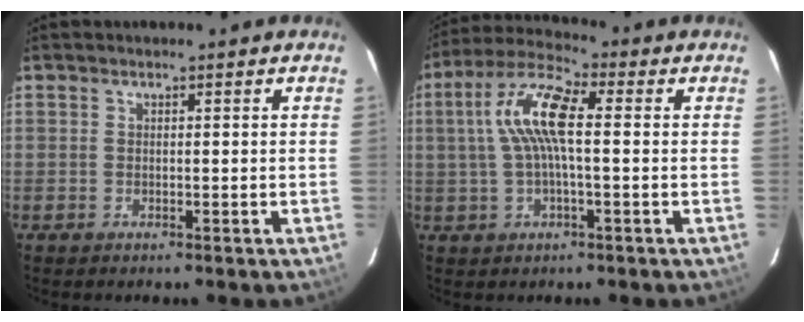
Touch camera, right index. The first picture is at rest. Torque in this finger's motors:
{"motor_torque": [1.17, -0.23, 0.88, 0.21]}